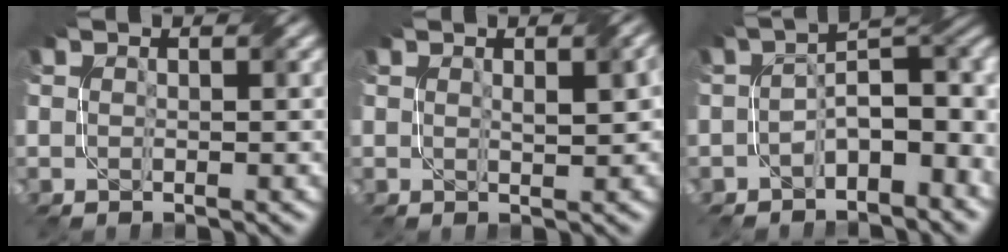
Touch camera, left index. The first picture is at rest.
{"total": 2.0, "force": [0.7, 0.7, 1.8], "torque": [-0.023, 0.006, 0.019]}
{"total": 6.2, "force": [-1.7, 3.3, 4.9], "torque": [-0.054, 0.015, -0.030]}